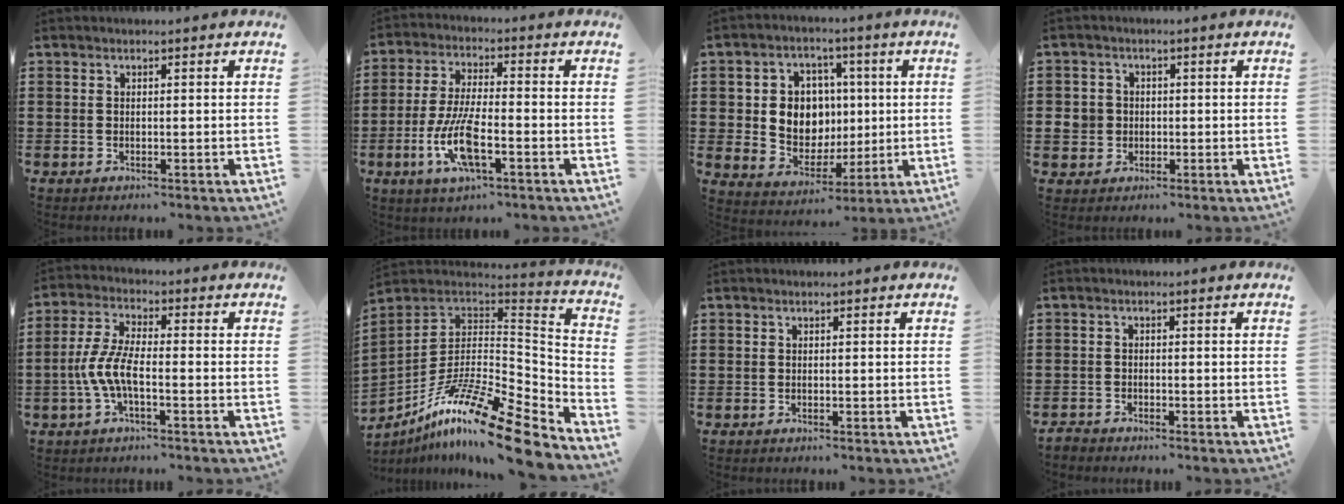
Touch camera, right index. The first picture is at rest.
{"total": 9.2, "force": [-3.3, 2.6, 8.2], "torque": [-0.186, -0.018, -0.065]}
{"total": 8.2, "force": [0.9, 7.5, 3.4], "torque": [-0.082, 0.014, 0.020]}
{"total": 3.8, "force": [-0.4, 3.5, 1.5], "torque": [-0.061, 0.001, -0.015]}
{"total": 6.3, "force": [-2.1, 2.0, 5.6], "torque": [-0.137, -0.012, -0.047]}
{"total": 17.5, "force": [-11.6, 3.8, 12.5], "torque": [-0.221, 0.040, -0.205]}
{"total": 0.0}
{"total": 1.6, "force": [-1.6, 0.2, -0.1], "torque": [-0.002, 0.002, -0.035]}